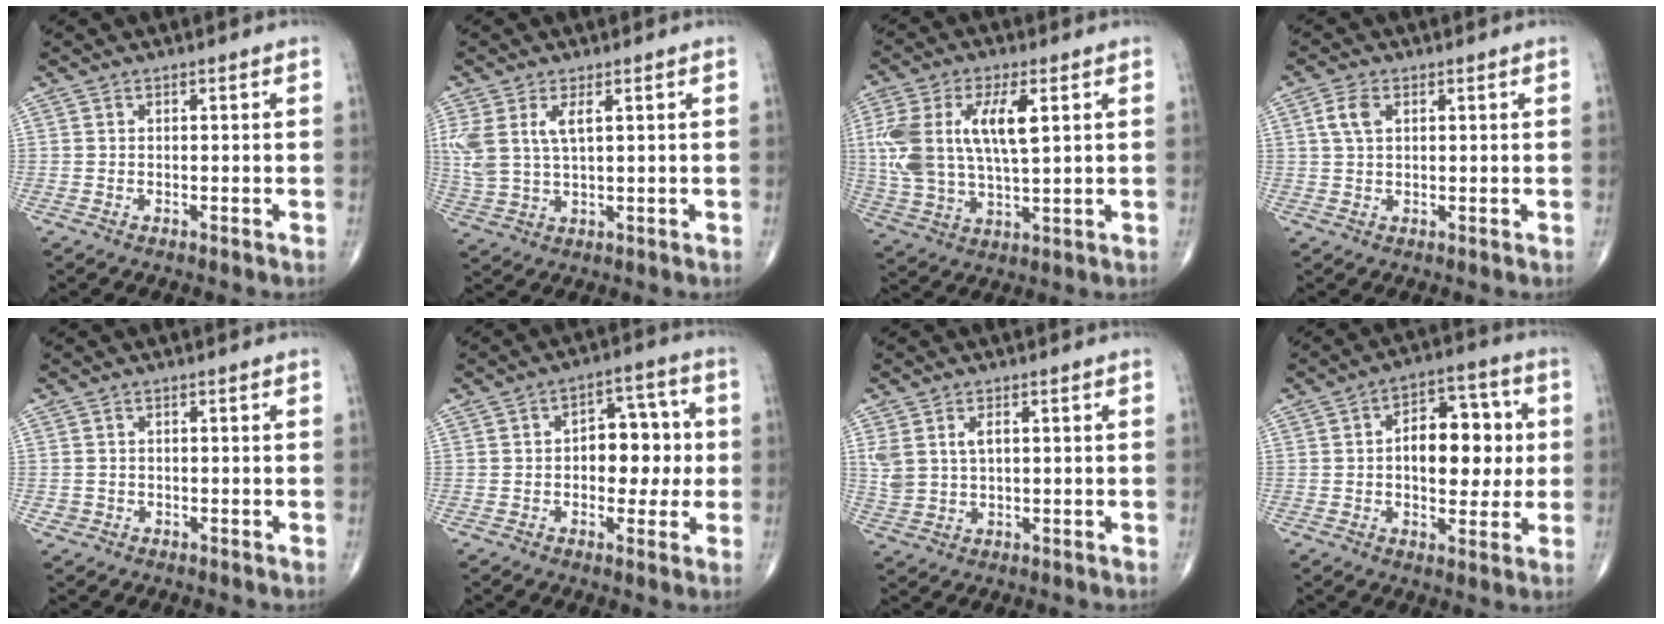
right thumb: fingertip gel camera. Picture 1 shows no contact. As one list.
[{"total": 7.7, "force": [2.4, 3.6, 6.4], "torque": [-0.156, 0.001, 0.056]}, {"total": 15.8, "force": [3.5, 7.0, 13.7], "torque": [-0.289, 0.002, 0.070]}, {"total": 3.6, "force": [1.2, 2.2, 2.7], "torque": [-0.058, 0.005, 0.022]}, {"total": 1.1, "force": [-0.4, 1.1, 0.1], "torque": [0.006, 0.006, -0.007]}, {"total": 9.4, "force": [-0.1, 6.1, 7.2], "torque": [-0.051, 0.024, -0.007]}, {"total": 5.4, "force": [1.5, 3.3, 4.0], "torque": [-0.086, 0.003, 0.035]}, {"total": 13.1, "force": [0.8, 7.7, 10.6], "torque": [-0.109, 0.018, 0.008]}]